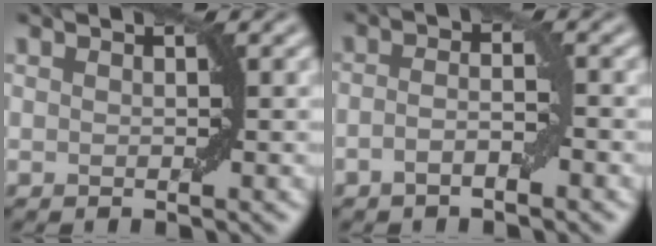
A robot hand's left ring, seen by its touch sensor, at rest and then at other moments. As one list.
[{"total": 2.2, "force": [-1.1, 0.5, 1.8], "torque": [-0.036, 0.005, -0.024]}]